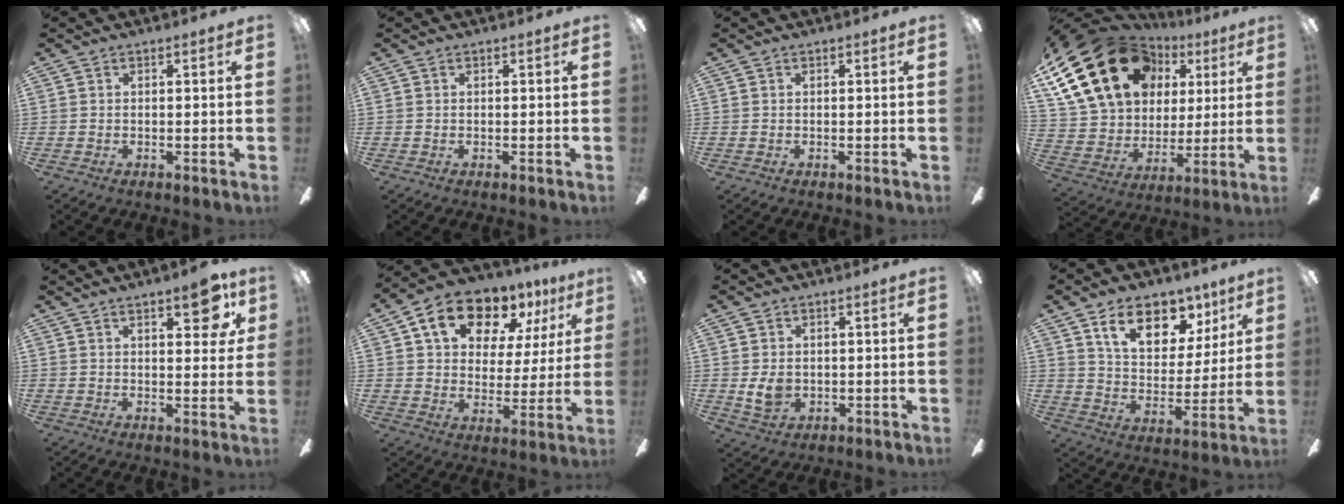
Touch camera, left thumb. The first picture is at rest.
{"total": 0.0}
{"total": 0.0}
{"total": 26.6, "force": [12.3, 18.4, 14.8], "torque": [-0.296, -0.043, 0.246]}
{"total": 8.6, "force": [4.7, 3.3, 6.3], "torque": [-0.079, -0.013, 0.076]}
{"total": 14.9, "force": [10.0, 8.7, 6.9], "torque": [-0.124, -0.051, 0.180]}
{"total": 5.3, "force": [0.2, 4.1, 3.3], "torque": [-0.065, -0.005, 0.000]}
{"total": 16.3, "force": [9.7, 9.7, 8.9], "torque": [-0.143, -0.037, 0.172]}